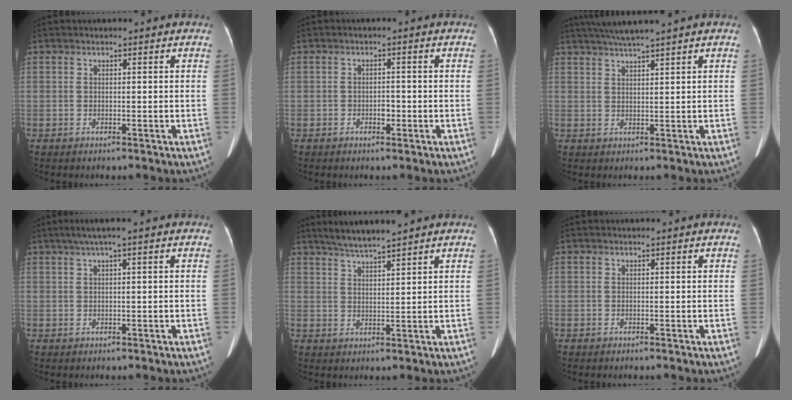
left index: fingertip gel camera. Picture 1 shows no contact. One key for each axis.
{"total": 1.7, "fx": -0.7, "fy": 1.0, "fz": 1.2, "tx": -0.018, "ty": 0.003, "tz": -0.009}
{"total": 6.1, "fx": 5.1, "fy": -1.4, "fz": 2.9, "tx": -0.049, "ty": 0.015, "tz": 0.091}
{"total": 3.3, "fx": 1.7, "fy": -0.3, "fz": 2.8, "tx": -0.060, "ty": 0.020, "tz": 0.035}
{"total": 5.5, "fx": 4.8, "fy": -0.6, "fz": 2.6, "tx": -0.052, "ty": 0.011, "tz": 0.092}
{"total": 0.0}